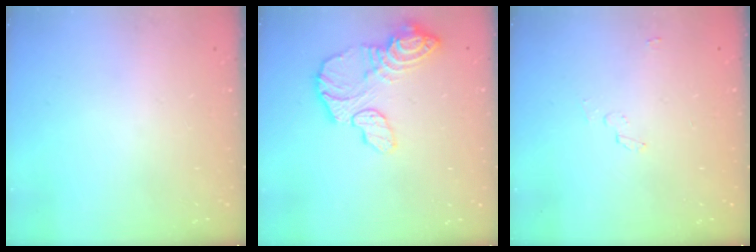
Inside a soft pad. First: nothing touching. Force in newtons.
{"total": 14.7, "press": 14.6, "slide": 1.4}
{"total": 2.2, "press": 2.2, "slide": 0.2}